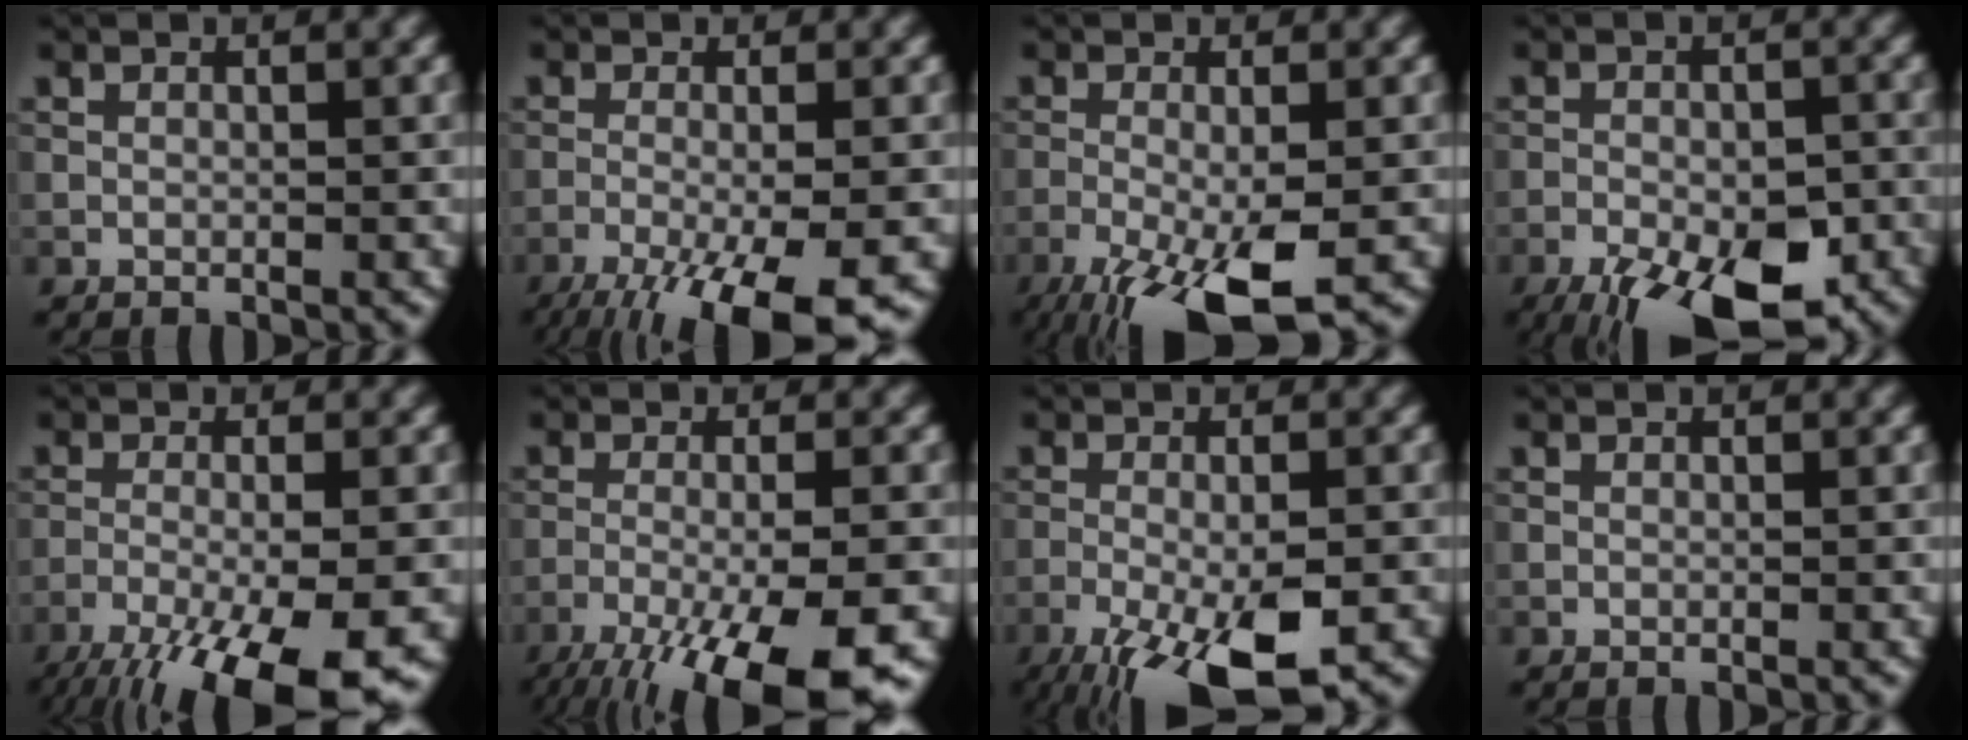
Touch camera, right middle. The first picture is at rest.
{"total": 10.5, "force": [-6.0, 2.8, 8.2], "torque": [-0.133, -0.021, -0.095]}
{"total": 8.9, "force": [-4.6, 2.3, 7.3], "torque": [-0.140, -0.021, -0.081]}
{"total": 11.7, "force": [-7.1, 4.4, 8.3], "torque": [-0.133, -0.021, -0.110]}
{"total": 12.6, "force": [-7.8, 3.4, 9.3], "torque": [-0.154, -0.039, -0.118]}
{"total": 12.9, "force": [-7.9, 3.3, 9.6], "torque": [-0.153, -0.030, -0.120]}
{"total": 9.9, "force": [-5.2, 2.9, 8.0], "torque": [-0.150, -0.024, -0.087]}
{"total": 0.0}